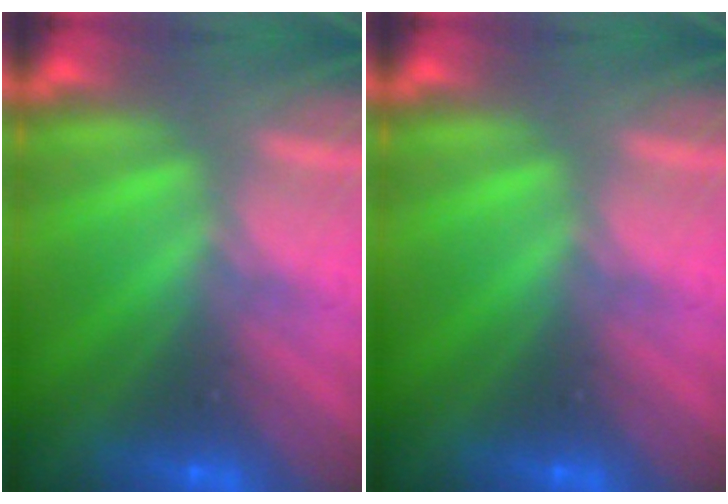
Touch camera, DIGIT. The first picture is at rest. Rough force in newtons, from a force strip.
{"total": 0.0}